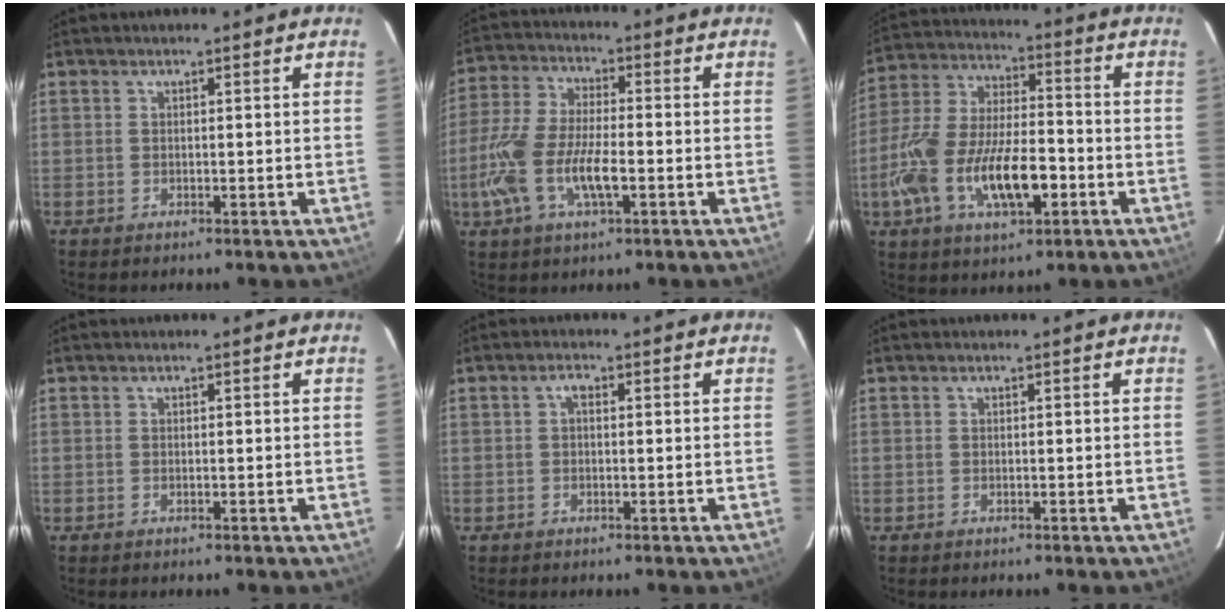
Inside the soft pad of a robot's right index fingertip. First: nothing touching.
{"total": 13.0, "force": [-3.9, 4.8, 11.5], "torque": [-0.252, -0.005, -0.078]}
{"total": 18.2, "force": [-6.4, 7.6, 15.3], "torque": [-0.320, -0.006, -0.112]}
{"total": 0.0}
{"total": 1.1, "force": [0.1, 0.3, 1.1], "torque": [-0.021, 0.006, -0.001]}
{"total": 0.0}